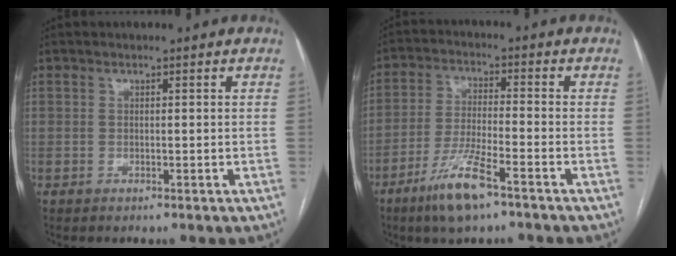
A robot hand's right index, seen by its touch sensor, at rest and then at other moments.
{"total": 9.0, "force": [-5.7, 1.1, 6.9], "torque": [-0.139, -0.017, -0.106]}